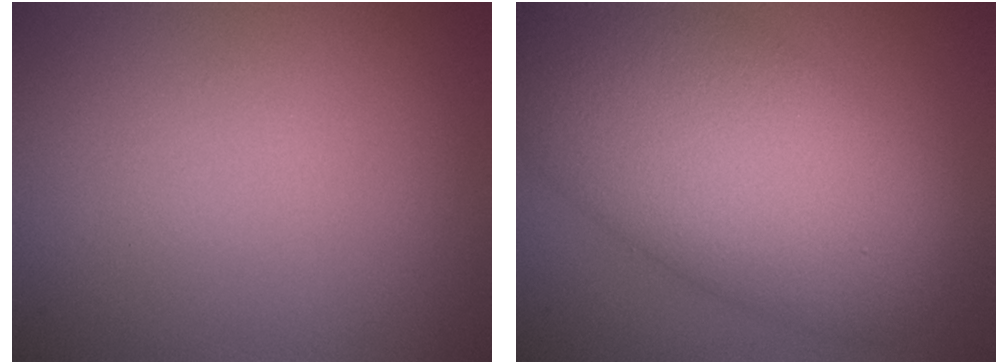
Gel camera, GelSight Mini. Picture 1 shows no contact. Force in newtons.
{"total": 11.8, "press": 11.8, "slide": 0.7}